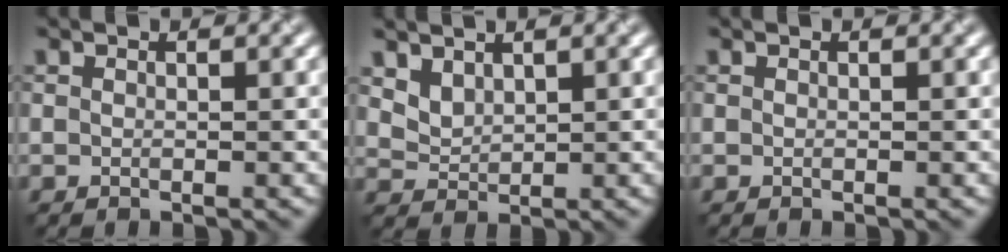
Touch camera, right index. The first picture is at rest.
{"total": 2.3, "force": [1.7, 1.3, 0.9], "torque": [-0.026, -0.007, 0.047]}
{"total": 0.0}